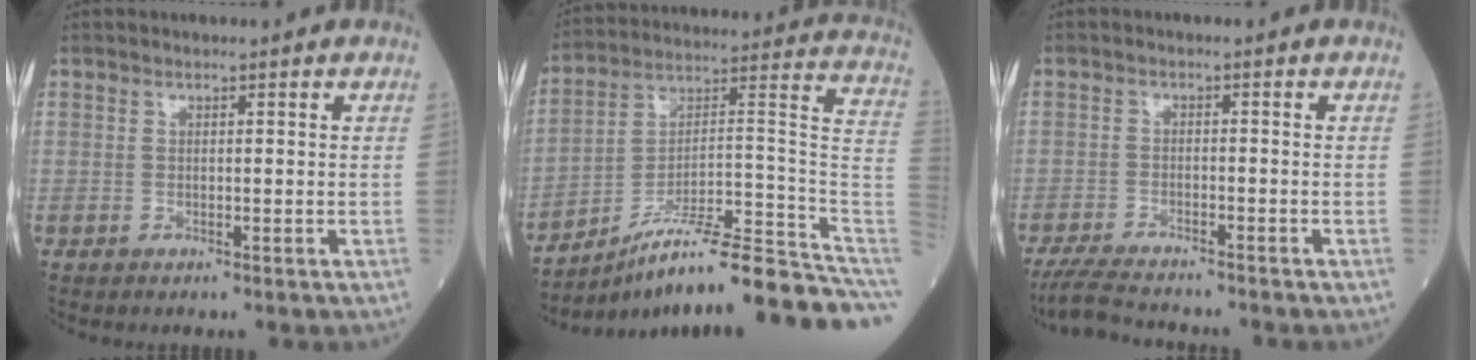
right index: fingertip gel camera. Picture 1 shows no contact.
{"total": 24.1, "force": [-19.2, 1.1, 14.4], "torque": [-0.124, 0.046, -0.293]}
{"total": 7.4, "force": [-6.8, 0.8, 3.0], "torque": [-0.053, -0.022, -0.115]}